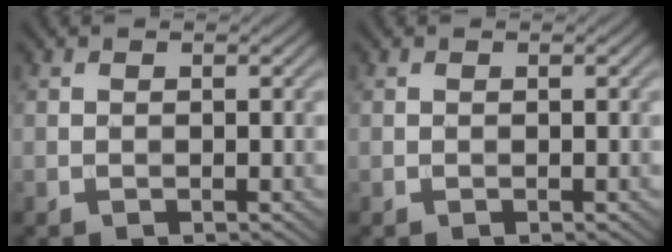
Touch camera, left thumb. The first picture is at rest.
{"total": 0.0}